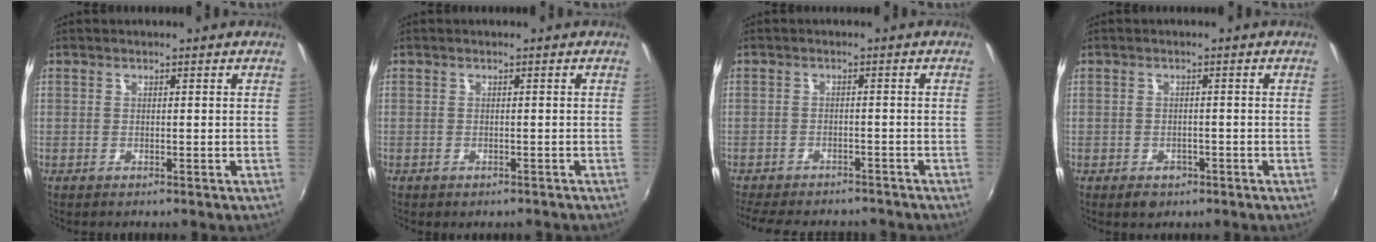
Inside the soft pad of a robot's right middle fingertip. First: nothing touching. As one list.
[{"total": 1.4, "force": [-1.1, 0.6, 0.6], "torque": [-0.013, -0.005, -0.011]}, {"total": 11.8, "force": [-10.2, 3.8, 4.7], "torque": [-0.111, -0.016, -0.147]}, {"total": 3.2, "force": [-1.9, 2.2, 1.3], "torque": [-0.028, -0.005, -0.024]}]